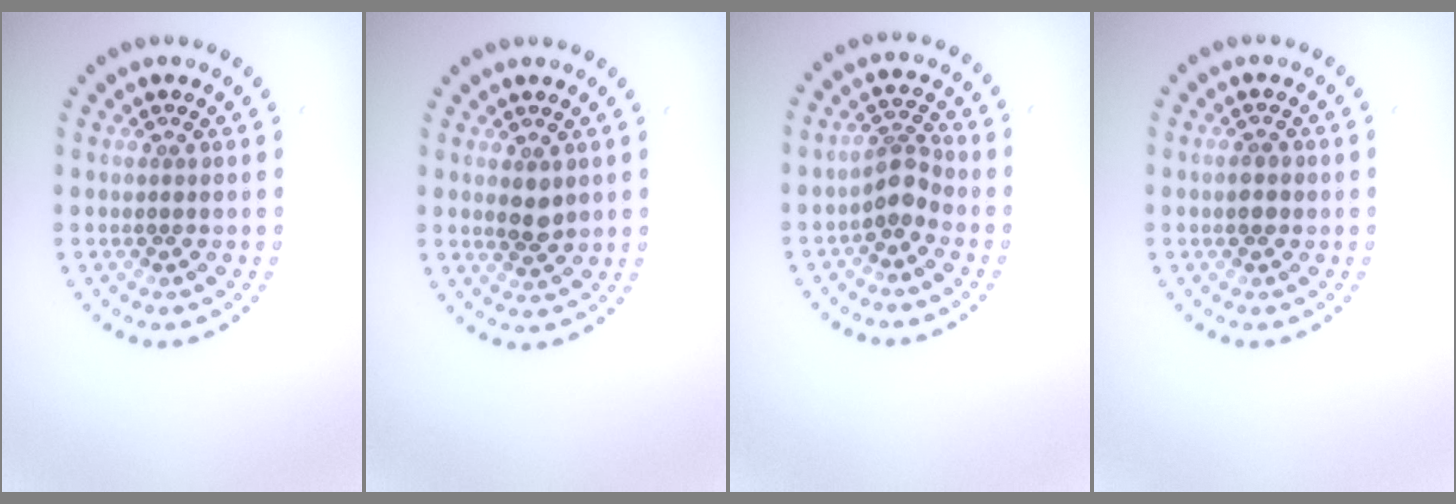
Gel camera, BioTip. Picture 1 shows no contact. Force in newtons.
{"total": 1.8, "press": 1.7, "slide": 0.4}
{"total": 2.5, "press": 1.9, "slide": 1.6}
{"total": 1.2, "press": 1.2, "slide": 0.2}